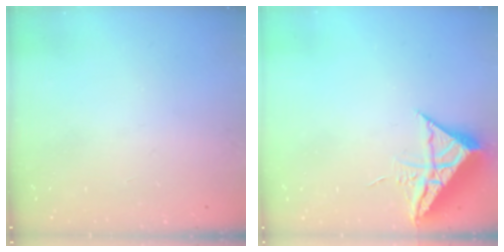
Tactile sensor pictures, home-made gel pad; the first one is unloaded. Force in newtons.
{"total": 10.0, "press": 9.9, "slide": 0.8}